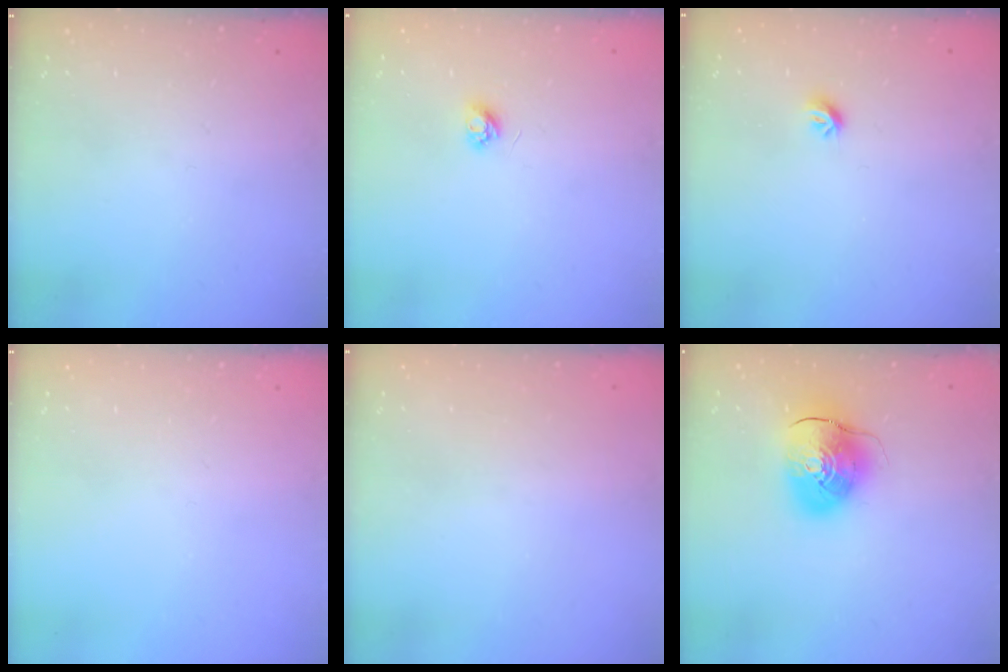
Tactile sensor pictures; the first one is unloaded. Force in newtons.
{"total": 3.2, "press": 3.1, "slide": 0.4}
{"total": 5.7, "press": 5.6, "slide": 0.8}
{"total": 0.0}
{"total": 0.9, "press": 0.9, "slide": 0.1}
{"total": 11.8, "press": 11.7, "slide": 1.9}